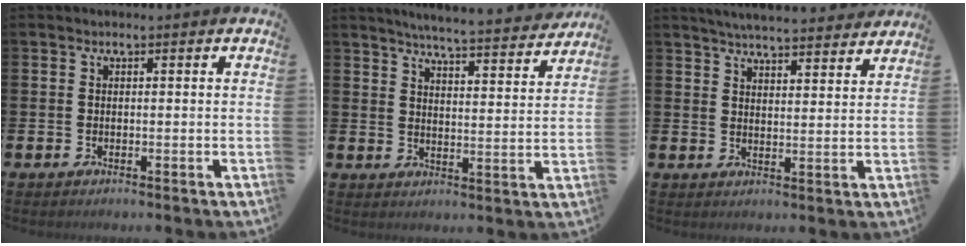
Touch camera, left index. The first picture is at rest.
{"total": 5.7, "force": [5.5, -0.3, 1.2], "torque": [-0.039, -0.044, 0.094]}
{"total": 5.2, "force": [5.1, 0.2, 0.7], "torque": [-0.019, -0.034, 0.090]}